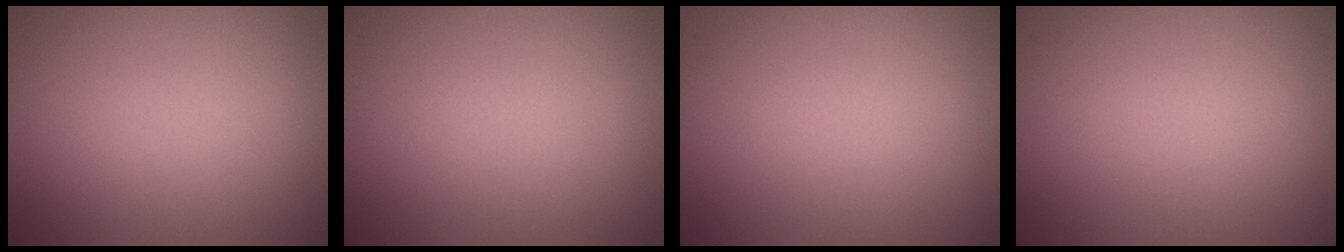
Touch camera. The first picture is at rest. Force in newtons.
{"total": 0.0}
{"total": 0.0}
{"total": 0.0}